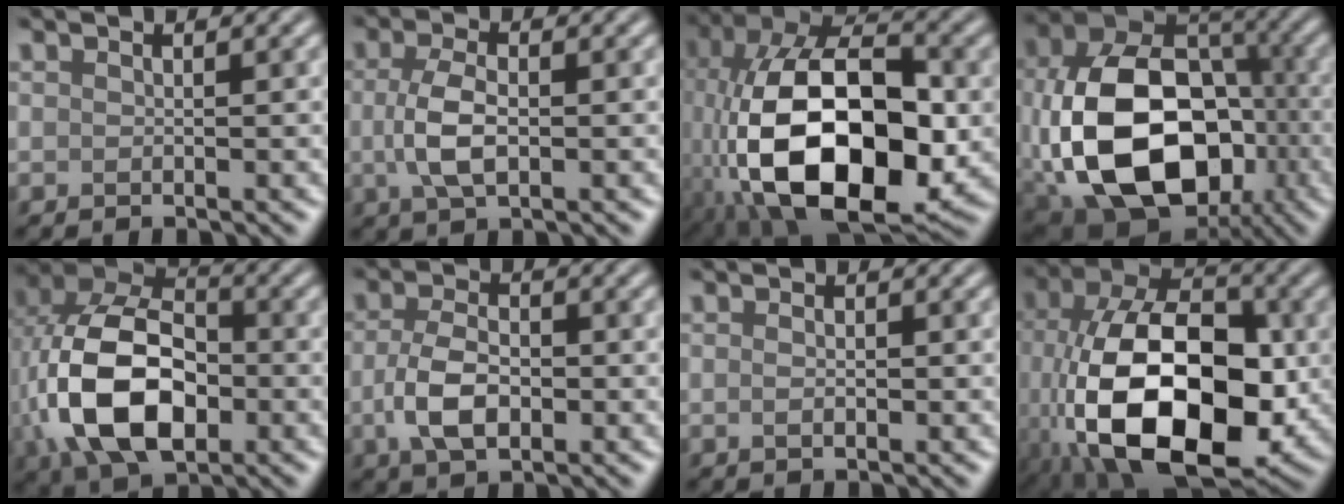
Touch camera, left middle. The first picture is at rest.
{"total": 3.8, "force": [-0.2, 1.9, 3.3], "torque": [-0.077, 0.001, -0.003]}
{"total": 17.0, "force": [-3.9, 9.2, 13.8], "torque": [-0.245, -0.001, -0.069]}
{"total": 17.0, "force": [-2.9, 12.1, 11.6], "torque": [-0.241, -0.022, -0.042]}
{"total": 13.1, "force": [-2.2, 8.5, 9.7], "torque": [-0.218, -0.009, -0.049]}
{"total": 4.7, "force": [-1.1, 2.8, 3.7], "torque": [-0.077, -0.001, -0.024]}
{"total": 1.1, "force": [-0.1, 0.6, 0.9], "torque": [-0.007, -0.005, -0.003]}
{"total": 15.9, "force": [-3.7, 9.0, 12.6], "torque": [-0.216, -0.008, -0.068]}